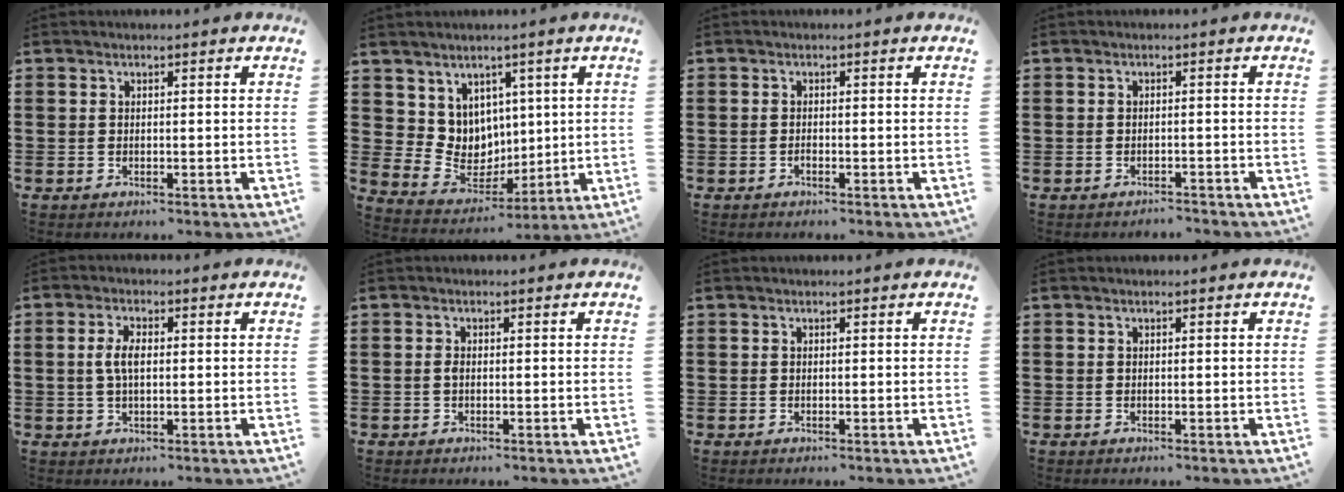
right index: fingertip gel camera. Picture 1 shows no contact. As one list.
[{"total": 7.2, "force": [3.8, 6.2, 0.4], "torque": [-0.050, -0.025, 0.081]}, {"total": 0.6, "force": [-0.4, 0.2, 0.3], "torque": [-0.007, -0.002, -0.008]}, {"total": 1.4, "force": [-1.4, 0.2, -0.1], "torque": [-0.004, 0.003, -0.031]}, {"total": 3.9, "force": [0.3, 1.6, 3.5], "torque": [-0.078, 0.003, 0.001]}, {"total": 1.0, "force": [-0.2, 0.4, 0.9], "torque": [-0.026, -0.004, -0.005]}, {"total": 0.0}, {"total": 0.0}]